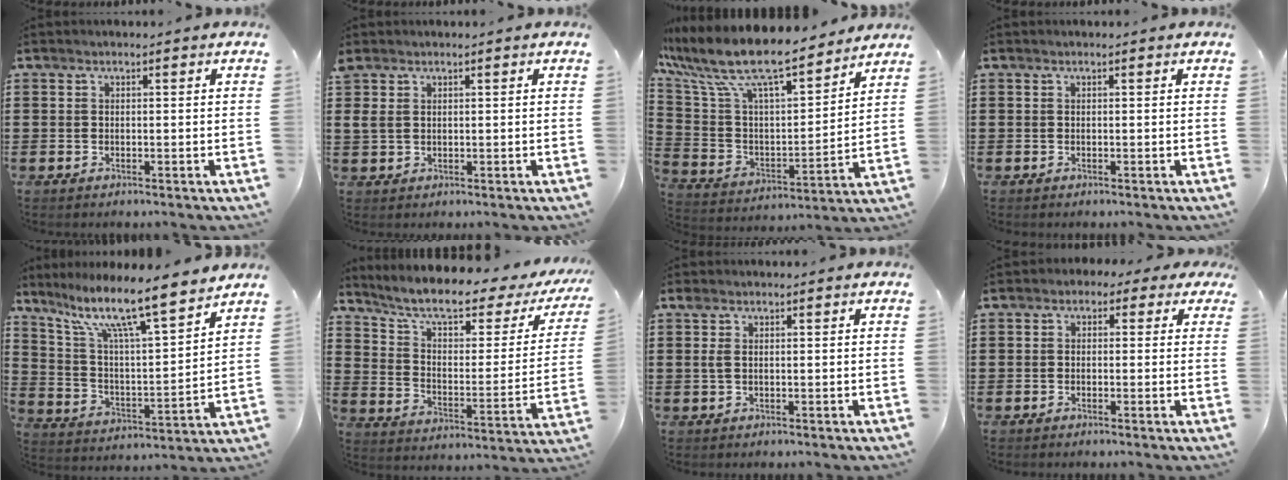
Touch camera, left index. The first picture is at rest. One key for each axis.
{"total": 1.6, "fx": 0.8, "fy": 1.1, "fz": 0.8, "tx": -0.022, "ty": 0.006, "tz": 0.015}
{"total": 11.9, "fx": 9.9, "fy": 2.2, "fz": 6.2, "tx": -0.155, "ty": -0.068, "tz": 0.169}
{"total": 0.0}
{"total": 11.4, "fx": 8.9, "fy": 1.6, "fz": 6.9, "tx": -0.151, "ty": -0.059, "tz": 0.144}
{"total": 7.9, "fx": 6.0, "fy": 1.4, "fz": 5.0, "tx": -0.114, "ty": -0.041, "tz": 0.096}
{"total": 1.3, "fx": 0.2, "fy": 0.6, "fz": 1.2, "tx": -0.025, "ty": 0.004, "tz": 0.004}
{"total": 1.6, "fx": -0.8, "fy": 1.2, "fz": 0.7, "tx": -0.018, "ty": 0.010, "tz": -0.018}